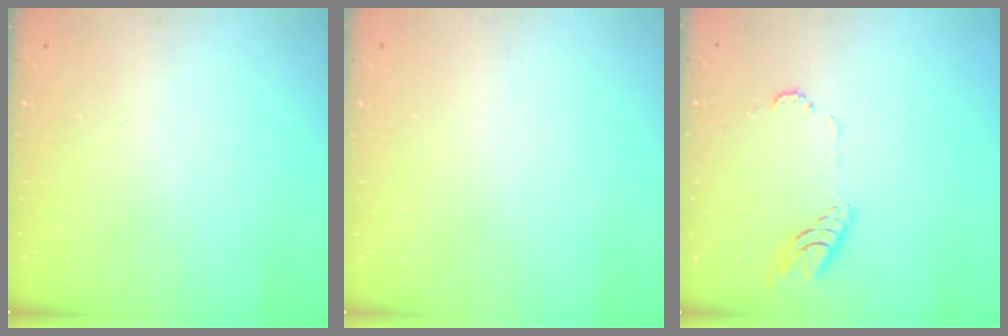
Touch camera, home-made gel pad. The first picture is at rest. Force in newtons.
{"total": 0.0}
{"total": 9.6, "press": 9.6, "slide": 1.2}